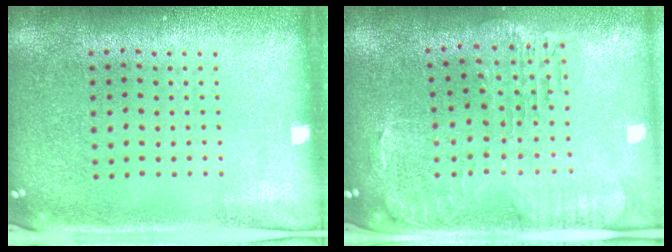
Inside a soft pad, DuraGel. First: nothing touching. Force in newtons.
{"total": 1.4, "press": 1.4, "slide": 0.4}